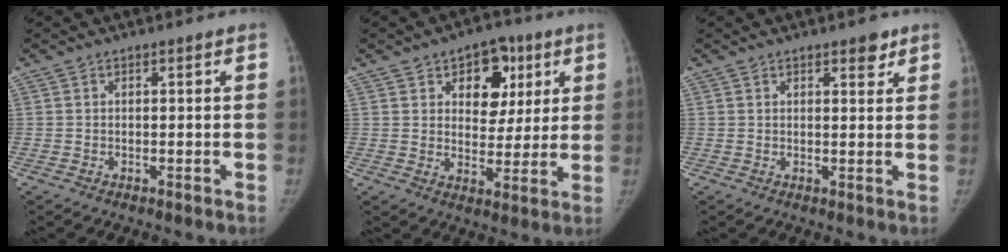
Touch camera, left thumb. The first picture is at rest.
{"total": 11.0, "force": [4.7, 7.6, 6.5], "torque": [-0.038, -0.015, 0.065]}
{"total": 2.7, "force": [1.8, 1.2, 1.6], "torque": [-0.007, -0.009, 0.021]}